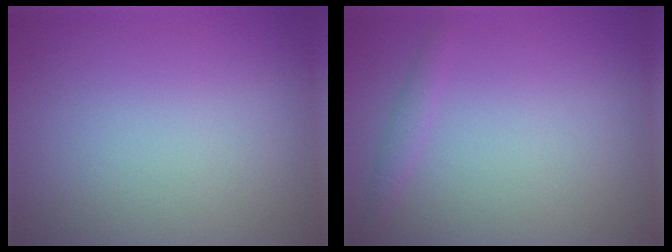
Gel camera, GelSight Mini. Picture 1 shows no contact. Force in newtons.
{"total": 1.0, "press": 1.0, "slide": 0.1}